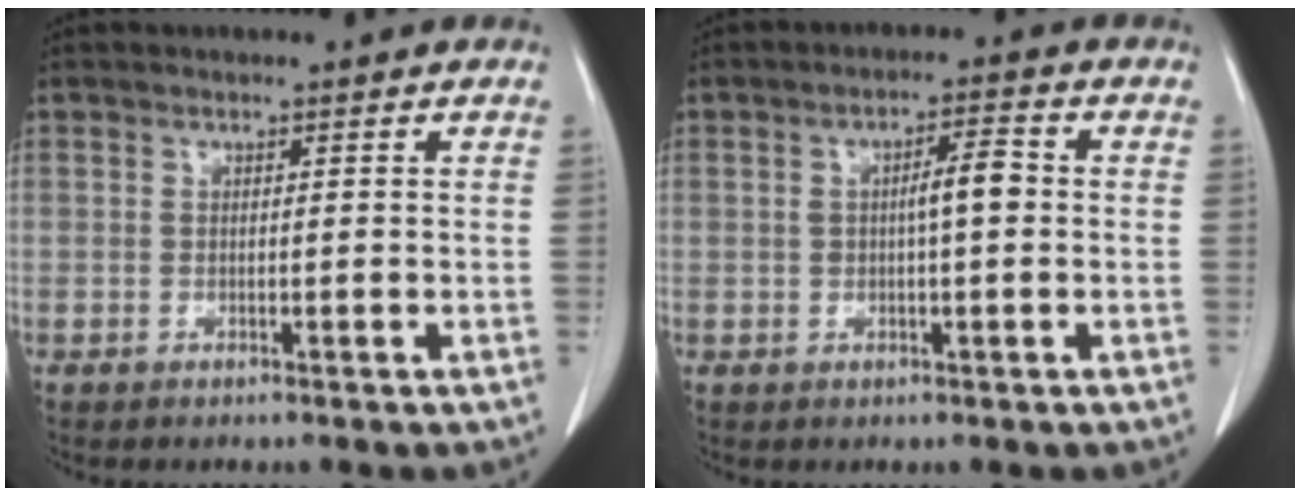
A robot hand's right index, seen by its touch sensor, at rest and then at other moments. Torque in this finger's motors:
{"motor_torque": [0.18, 0.04, 0.13, 0.05]}